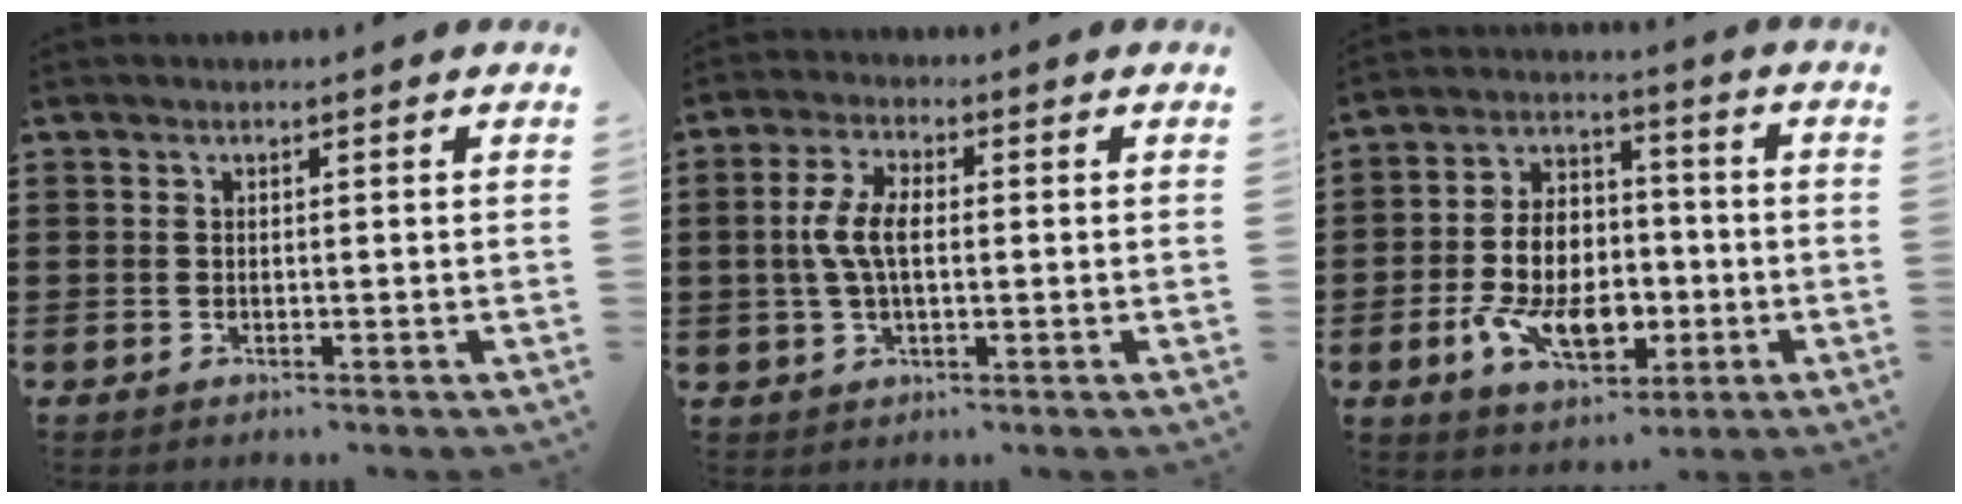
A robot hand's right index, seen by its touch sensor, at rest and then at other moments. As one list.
[{"total": 5.7, "force": [0.1, 2.1, 5.2], "torque": [-0.123, -0.001, -0.007]}, {"total": 10.8, "force": [-2.9, 7.2, 7.4], "torque": [-0.146, 0.008, -0.051]}]